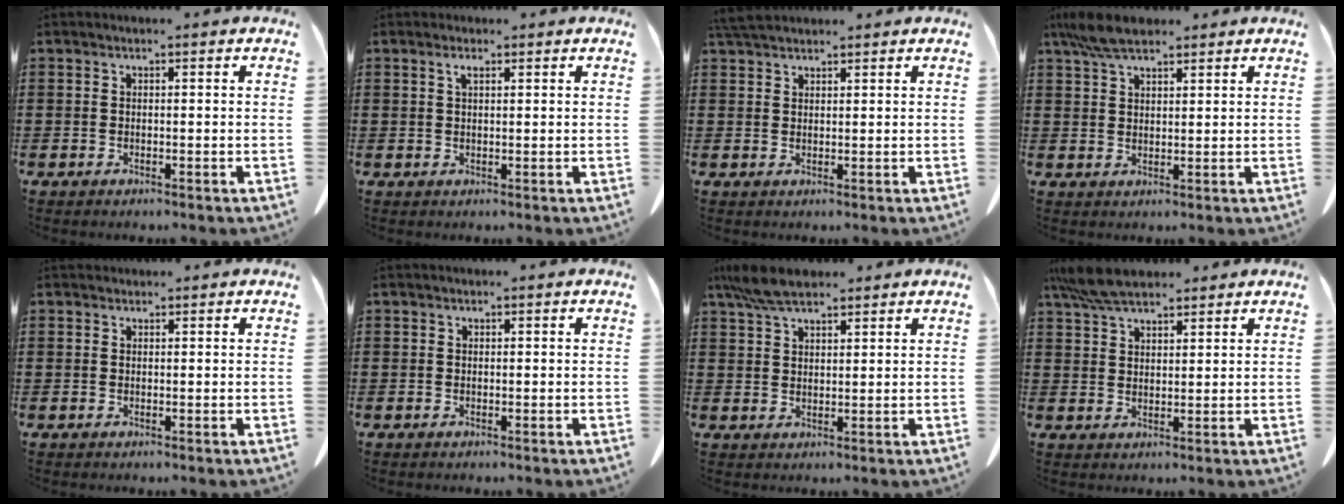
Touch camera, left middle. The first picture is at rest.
{"total": 1.5, "force": [0.8, 0.5, 1.2], "torque": [-0.018, -0.003, 0.013]}
{"total": 3.3, "force": [2.9, 0.7, 1.3], "torque": [-0.035, -0.002, 0.058]}
{"total": 6.1, "force": [4.6, 1.8, 3.5], "torque": [-0.080, -0.003, 0.088]}
{"total": 0.7, "force": [0.6, 0.3, 0.1], "torque": [-0.004, -0.001, 0.014]}
{"total": 0.0}
{"total": 6.5, "force": [5.2, 1.8, 3.5], "torque": [-0.082, -0.004, 0.098]}
{"total": 6.9, "force": [5.8, 1.9, 3.4], "torque": [-0.082, -0.008, 0.111]}